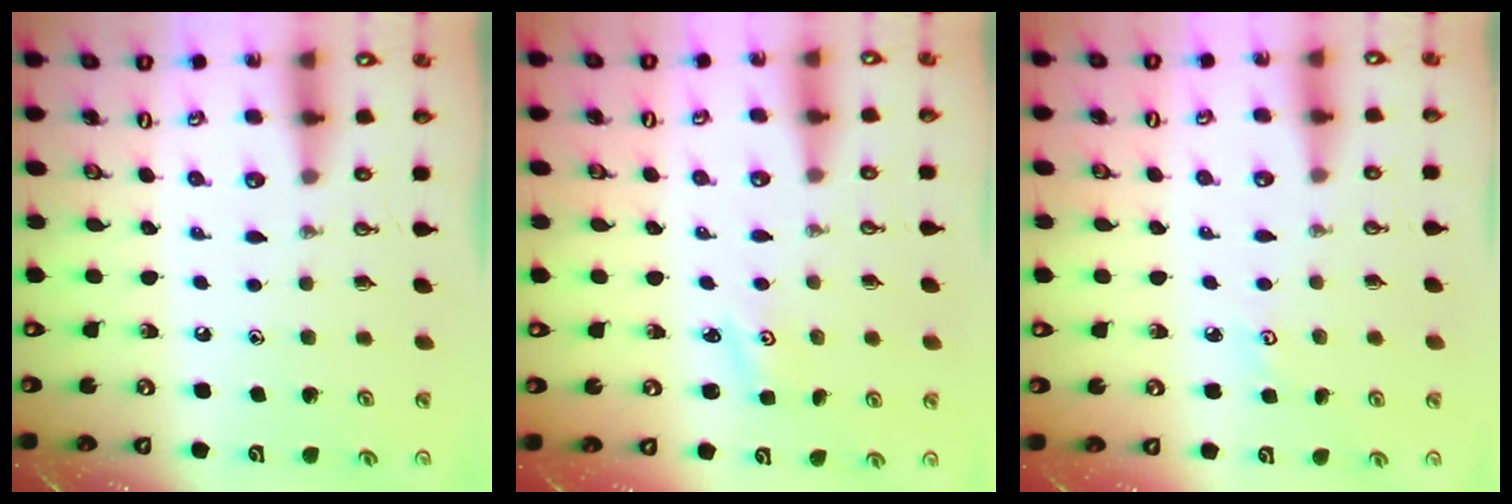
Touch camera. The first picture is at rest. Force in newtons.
{"total": 2.0, "press": 2.0, "slide": 0.3}
{"total": 2.8, "press": 2.8, "slide": 0.3}